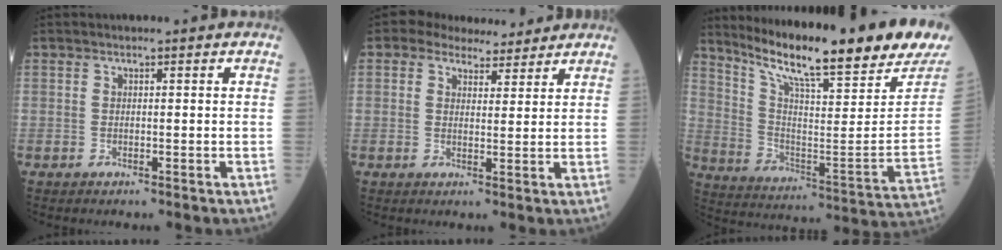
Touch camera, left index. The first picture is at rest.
{"total": 3.6, "force": [3.0, 2.0, 0.6], "torque": [-0.006, 0.015, 0.044]}
{"total": 26.7, "force": [22.0, 2.1, 15.1], "torque": [-0.254, -0.067, 0.312]}